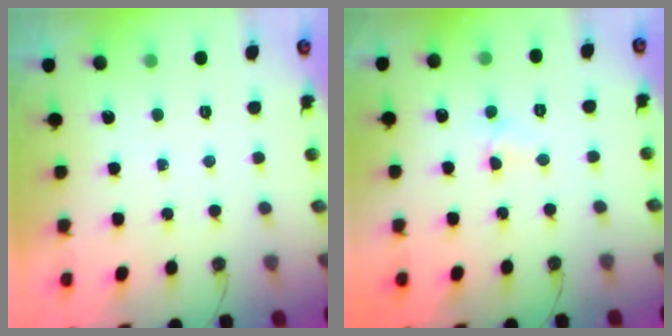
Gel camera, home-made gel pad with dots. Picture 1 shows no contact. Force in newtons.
{"total": 2.6, "press": 2.5, "slide": 0.3}